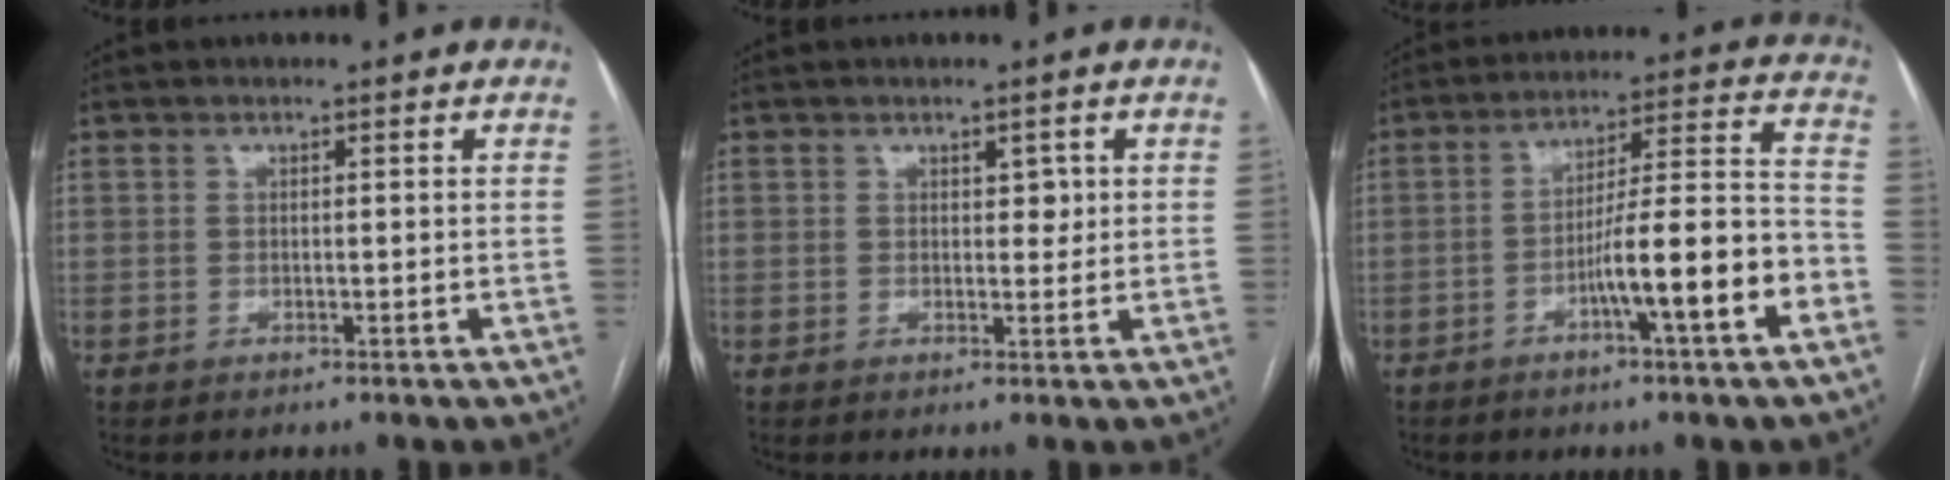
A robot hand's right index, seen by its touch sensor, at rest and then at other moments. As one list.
[{"total": 1.9, "force": [0.6, 1.1, 1.4], "torque": [-0.014, -0.001, 0.008]}, {"total": 12.5, "force": [-5.3, 0.3, 11.4], "torque": [-0.175, 0.015, -0.082]}]